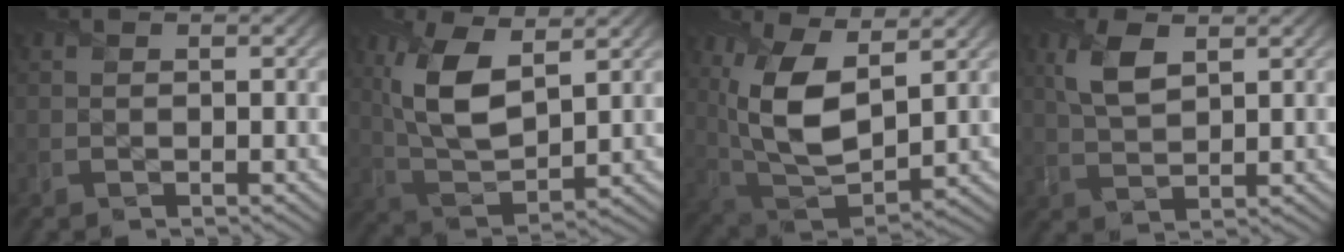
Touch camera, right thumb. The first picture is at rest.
{"total": 10.1, "force": [3.6, 4.8, 8.1], "torque": [-0.187, 0.000, 0.068]}
{"total": 12.4, "force": [3.8, 6.3, 9.9], "torque": [-0.225, -0.009, 0.076]}
{"total": 5.0, "force": [2.2, 2.3, 3.8], "torque": [-0.096, 0.002, 0.045]}